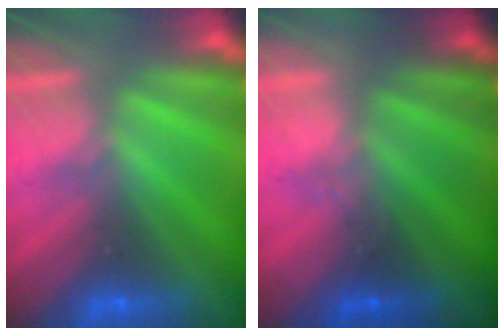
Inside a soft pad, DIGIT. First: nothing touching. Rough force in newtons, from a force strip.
{"total": 1.5}